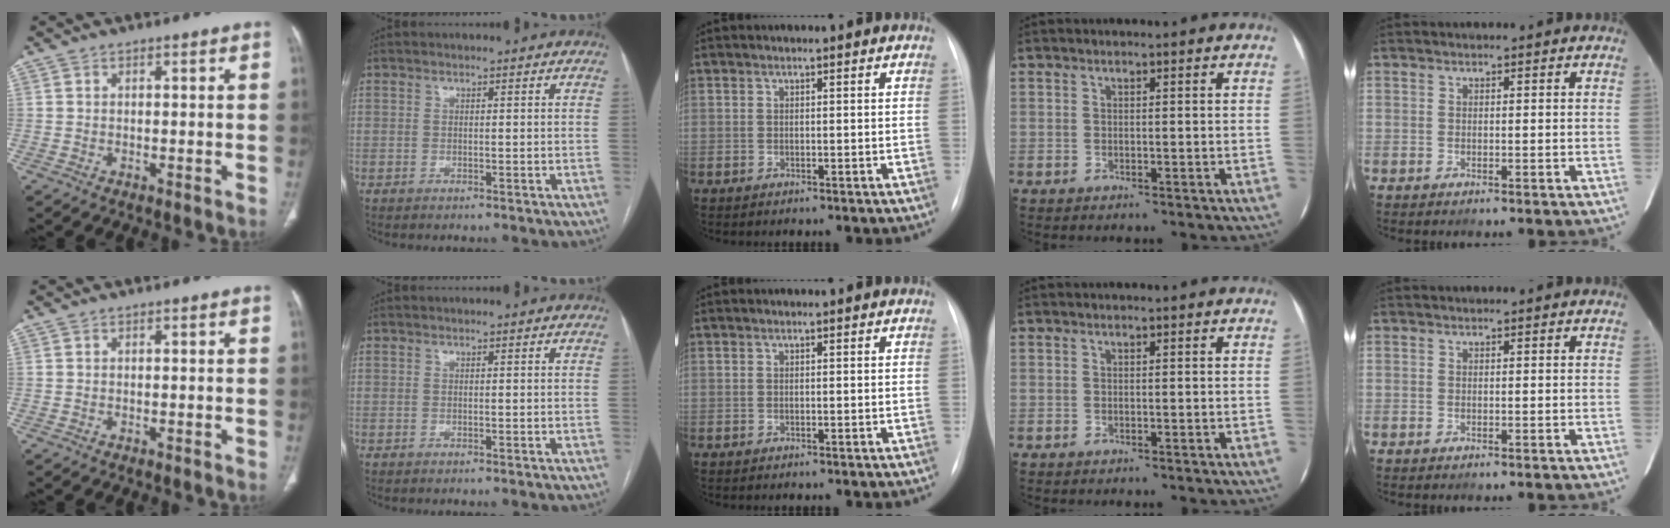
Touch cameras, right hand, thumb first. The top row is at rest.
{}